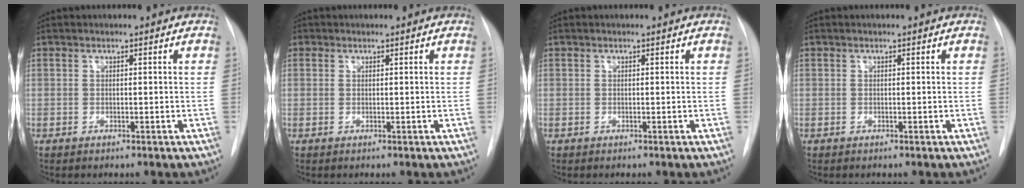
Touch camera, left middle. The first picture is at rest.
{"total": 0.6, "force": [0.3, 0.5, 0.1], "torque": [0.002, 0.002, 0.001]}
{"total": 0.0}
{"total": 0.0}